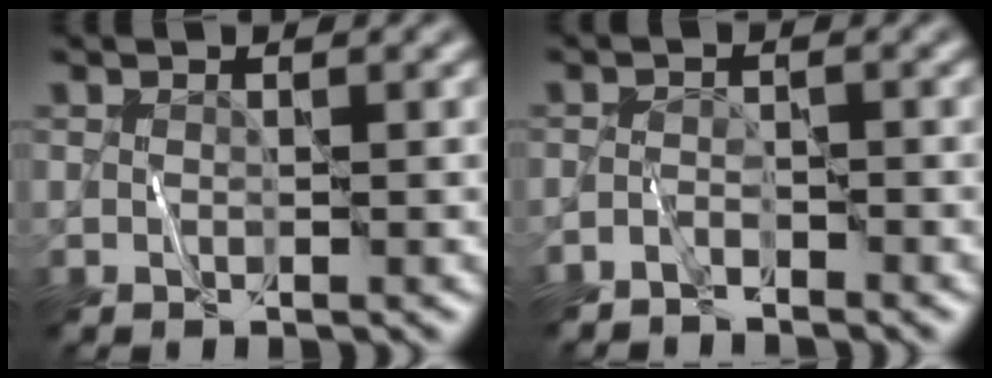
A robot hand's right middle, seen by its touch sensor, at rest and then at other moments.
{"total": 1.6, "force": [-1.5, 0.3, 0.3], "torque": [-0.007, 0.005, -0.035]}